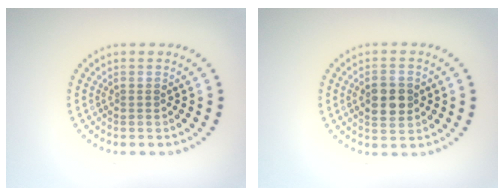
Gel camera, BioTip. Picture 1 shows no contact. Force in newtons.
{"total": 3.6, "press": 3.6, "slide": 0.1}